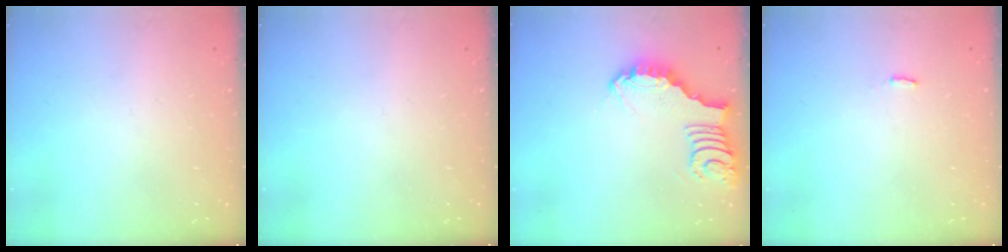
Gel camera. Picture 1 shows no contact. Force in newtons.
{"total": 0.0}
{"total": 3.8, "press": 3.8, "slide": 0.2}
{"total": 2.3, "press": 2.3, "slide": 0.4}